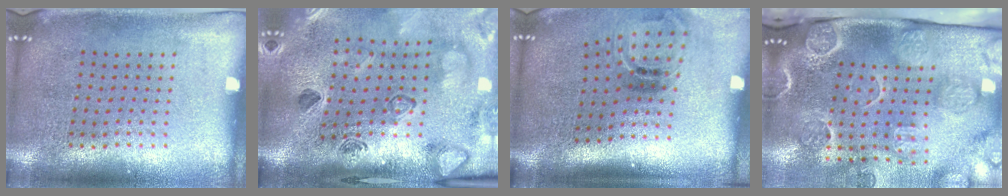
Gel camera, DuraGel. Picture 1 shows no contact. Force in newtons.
{"total": 2.8, "press": 2.5, "slide": 1.3}
{"total": 1.6, "press": 1.0, "slide": 1.2}
{"total": 4.8, "press": 3.6, "slide": 3.3}